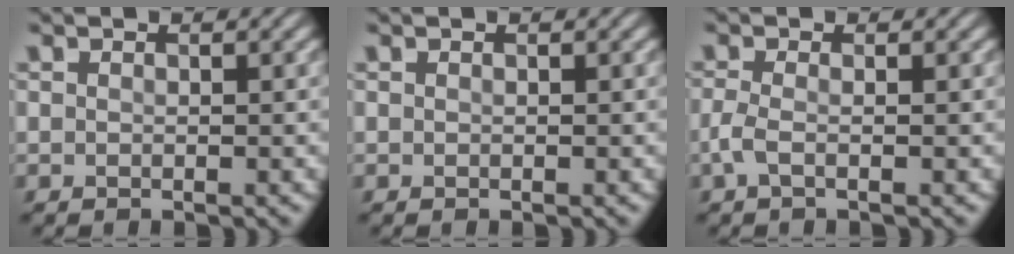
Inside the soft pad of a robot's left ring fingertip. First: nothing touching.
{"total": 0.0}
{"total": 1.5, "force": [-0.6, 0.4, 1.3], "torque": [-0.036, -0.001, -0.016]}